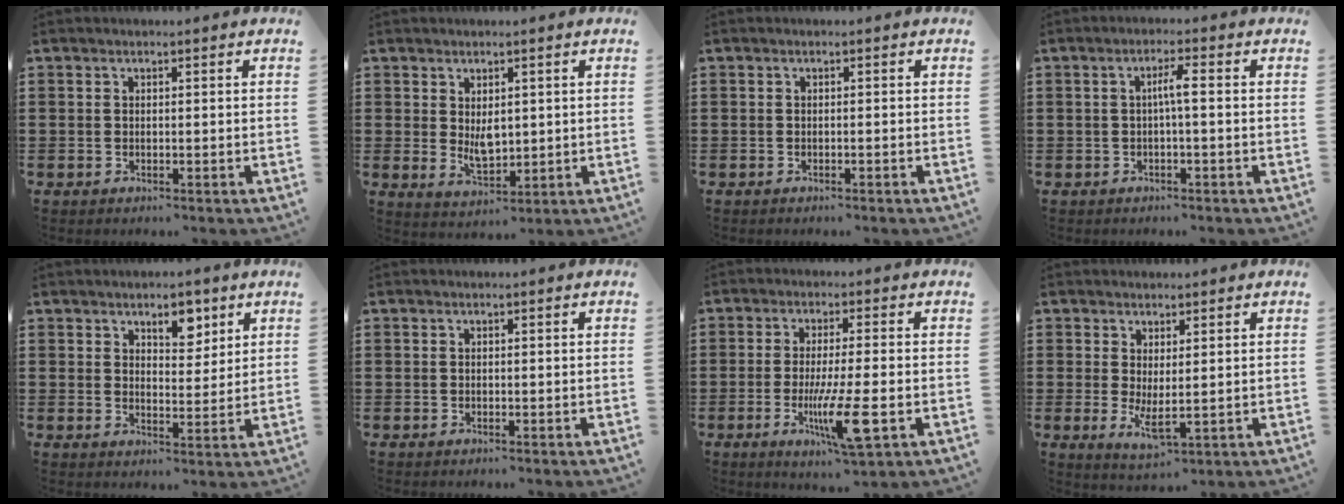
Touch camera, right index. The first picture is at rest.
{"total": 3.4, "force": [0.8, 2.1, 2.5], "torque": [-0.035, -0.003, 0.012]}
{"total": 0.5, "force": [-0.5, -0.2, 0.1], "torque": [-0.002, -0.003, -0.011]}
{"total": 2.7, "force": [-0.3, 0.1, 2.7], "torque": [-0.051, 0.002, -0.008]}
{"total": 4.9, "force": [3.5, 2.4, 2.4], "torque": [-0.025, -0.004, 0.057]}
{"total": 0.0}
{"total": 8.8, "force": [-2.6, 1.0, 8.4], "torque": [-0.159, -0.022, -0.045]}
{"total": 3.2, "force": [0.6, 1.0, 2.9], "torque": [-0.048, -0.006, 0.013]}